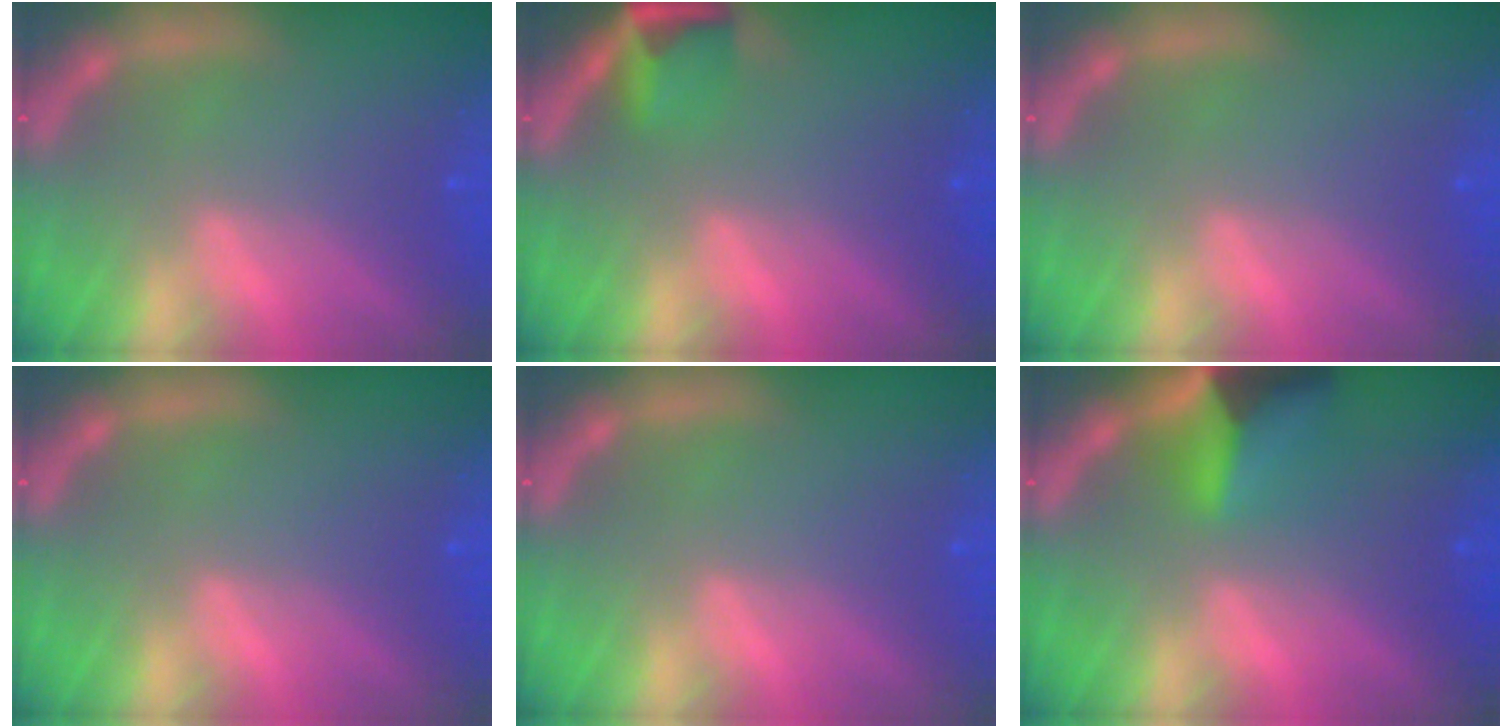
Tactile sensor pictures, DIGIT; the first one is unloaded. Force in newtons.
{"total": 3.4}
{"total": 0.0}
{"total": 0.0}
{"total": 0.0}
{"total": 6.9}